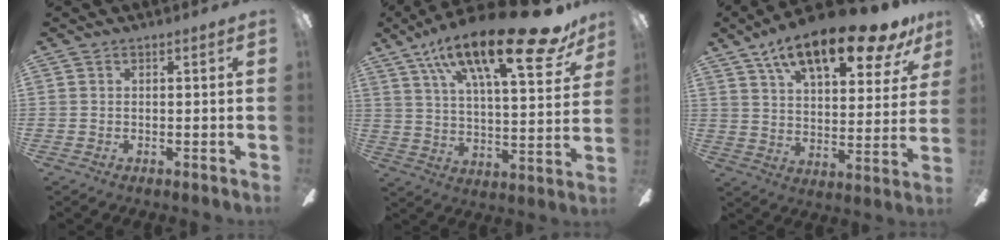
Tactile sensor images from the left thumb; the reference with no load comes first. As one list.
[{"total": 25.9, "force": [16.9, 7.5, 18.2], "torque": [-0.292, -0.096, 0.268]}, {"total": 19.6, "force": [13.8, 6.1, 12.5], "torque": [-0.201, -0.078, 0.226]}]